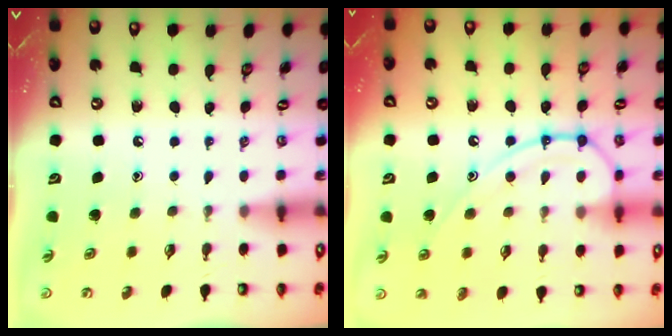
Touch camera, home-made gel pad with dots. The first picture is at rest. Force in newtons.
{"total": 13.2, "press": 13.1, "slide": 1.4}